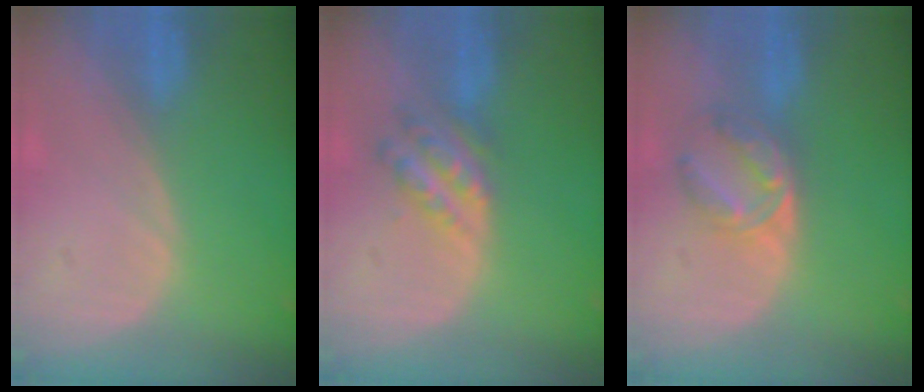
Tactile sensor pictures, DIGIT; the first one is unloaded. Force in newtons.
{"total": 5.7, "press": 5.0, "slide": 2.6}
{"total": 5.8, "press": 5.5, "slide": 1.7}